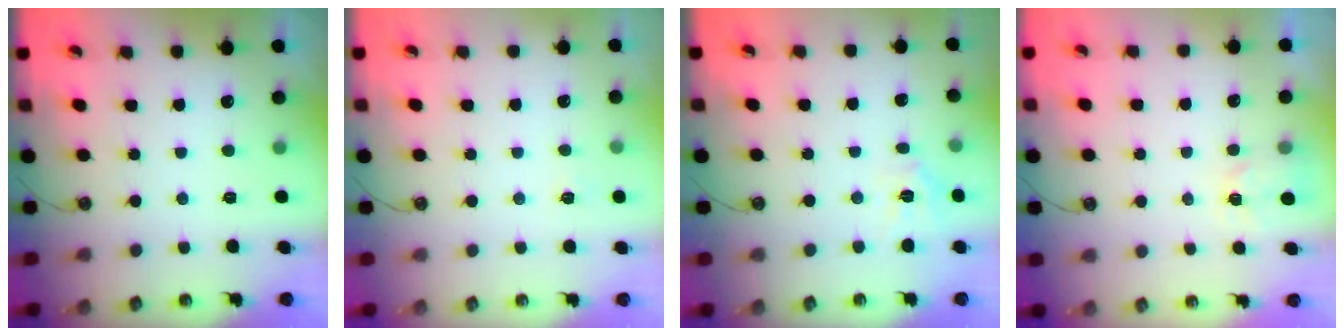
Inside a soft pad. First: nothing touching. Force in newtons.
{"total": 2.7, "press": 2.6, "slide": 0.4}
{"total": 6.2, "press": 6.1, "slide": 0.5}
{"total": 3.1, "press": 3.1, "slide": 0.4}